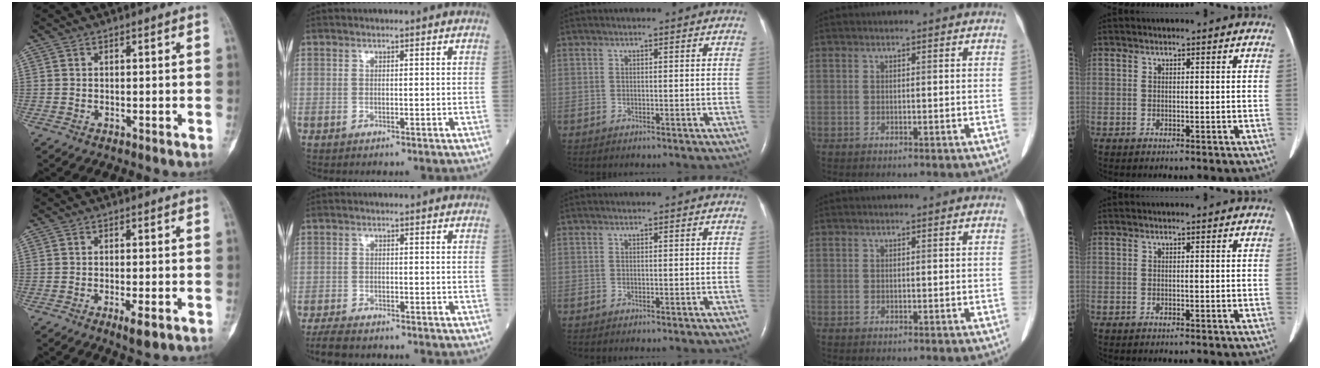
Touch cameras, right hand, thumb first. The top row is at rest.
{"thumb": {"total": 3.5, "force": [-1.6, 1.0, 3.0], "torque": [-0.046, -0.004, -0.022]}, "index": {"total": 4.4, "force": [-3.9, 1.0, 1.9], "torque": [-0.038, -0.013, -0.064]}}